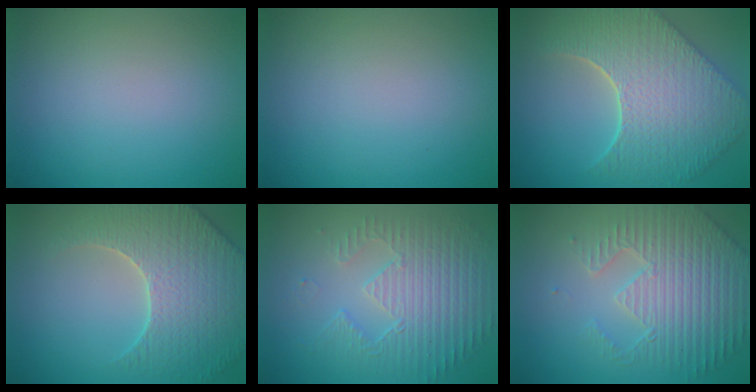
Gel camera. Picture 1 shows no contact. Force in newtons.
{"total": 0.0}
{"total": 9.9, "press": 7.1, "slide": 6.8}
{"total": 5.9, "press": 5.6, "slide": 1.7}
{"total": 3.9, "press": 3.6, "slide": 1.5}
{"total": 5.9, "press": 5.0, "slide": 3.2}